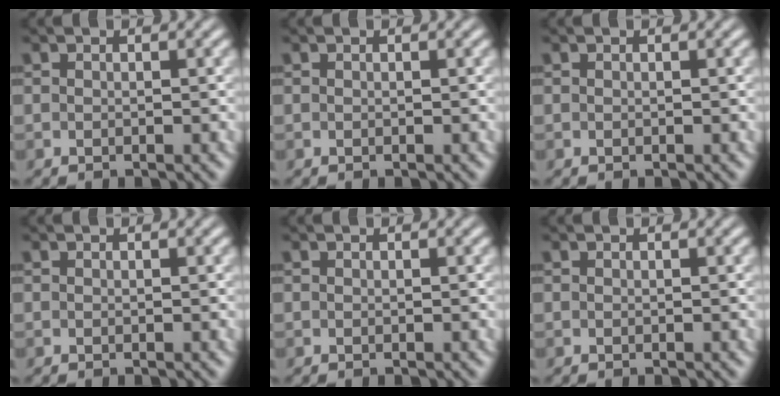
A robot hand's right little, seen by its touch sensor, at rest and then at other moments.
{"total": 0.0}
{"total": 0.0}
{"total": 0.0}
{"total": 0.0}
{"total": 0.0}